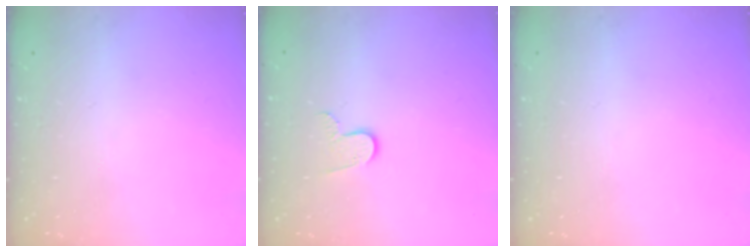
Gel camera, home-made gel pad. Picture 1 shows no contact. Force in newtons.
{"total": 6.1, "press": 6.1, "slide": 0.6}
{"total": 0.0}